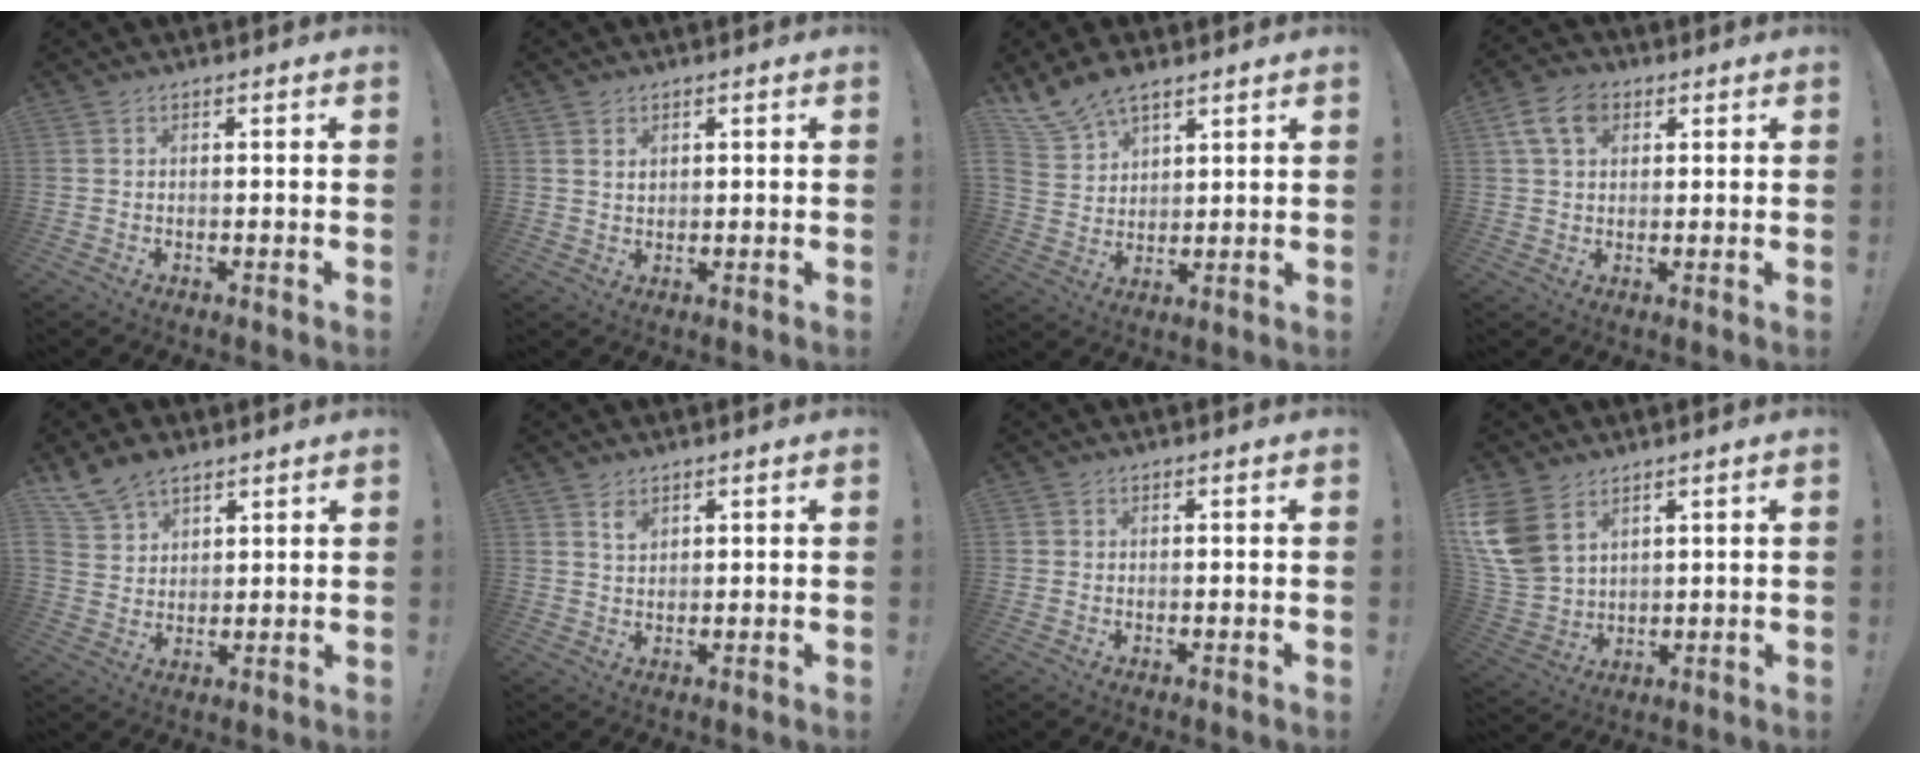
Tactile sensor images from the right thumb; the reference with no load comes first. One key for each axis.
{"total": 2.1, "fx": 1.5, "fy": 1.4, "fz": 0.4, "tx": 0.005, "ty": -0.006, "tz": 0.025}
{"total": 9.8, "fx": 7.9, "fy": 4.6, "fz": 3.6, "tx": -0.086, "ty": -0.045, "tz": 0.159}
{"total": 9.4, "fx": 3.8, "fy": 6.4, "fz": 5.8, "tx": -0.108, "ty": 0.002, "tz": 0.072}
{"total": 9.1, "fx": 7.0, "fy": 5.0, "fz": 2.8, "tx": -0.072, "ty": -0.035, "tz": 0.145}
{"total": 2.8, "fx": 2.0, "fy": 1.5, "fz": 1.3, "tx": -0.011, "ty": -0.014, "tz": 0.033}
{"total": 0.0}
{"total": 12.2, "fx": 6.1, "fy": 7.9, "fz": 6.9, "tx": -0.157, "ty": -0.026, "tz": 0.125}